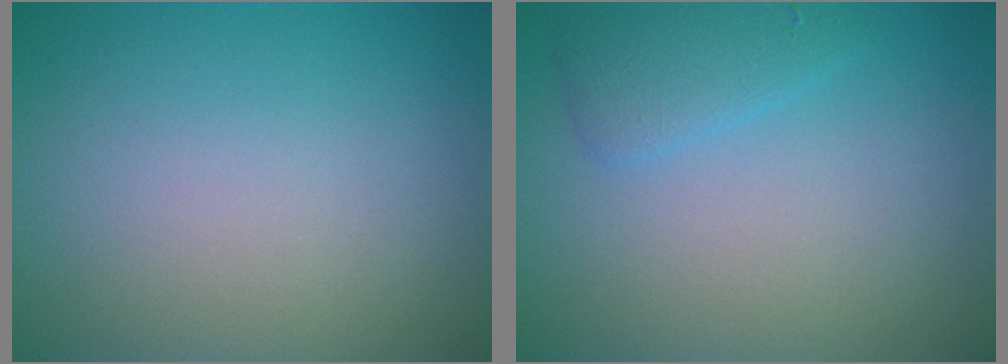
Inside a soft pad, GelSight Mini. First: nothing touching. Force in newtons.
{"total": 1.9, "press": 1.9, "slide": 0.1}